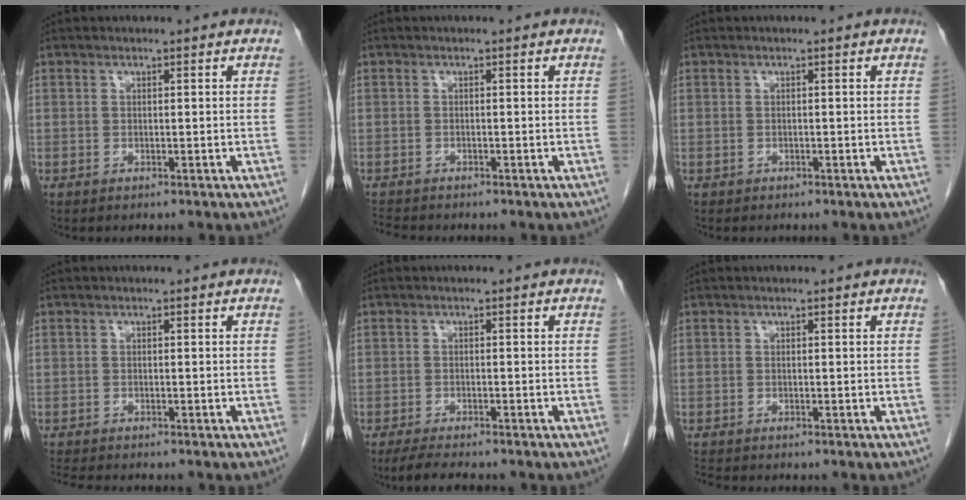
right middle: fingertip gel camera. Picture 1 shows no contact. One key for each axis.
{"total": 1.9, "fx": -1.9, "fy": 0.0, "fz": 0.2, "tx": -0.009, "ty": -0.012, "tz": -0.034}
{"total": 0.0}
{"total": 2.9, "fx": -2.7, "fy": -0.2, "fz": 1.0, "tx": -0.020, "ty": -0.013, "tz": -0.045}
{"total": 4.6, "fx": -3.8, "fy": 0.5, "fz": 2.4, "tx": -0.044, "ty": -0.012, "tz": -0.061}
{"total": 0.9, "fx": -0.8, "fy": -0.2, "fz": 0.0, "tx": -0.009, "ty": -0.009, "tz": -0.017}